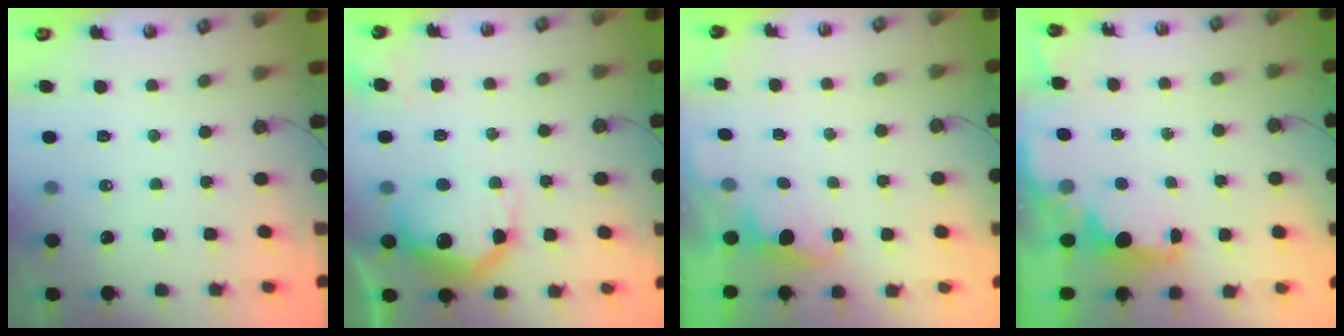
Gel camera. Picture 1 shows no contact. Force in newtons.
{"total": 19.3, "press": 19.2, "slide": 1.6}
{"total": 0.7, "press": 0.1, "slide": 0.7}
{"total": 2.3, "press": 2.2, "slide": 0.8}